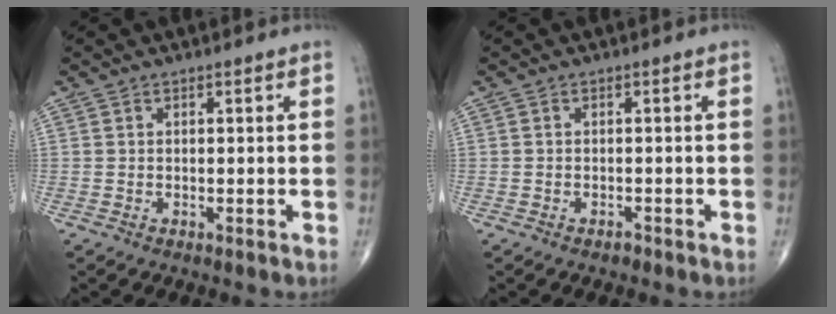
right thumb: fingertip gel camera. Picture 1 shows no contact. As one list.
[{"total": 0.8, "force": [-0.6, 0.4, 0.2], "torque": [-0.004, 0.000, -0.012]}]